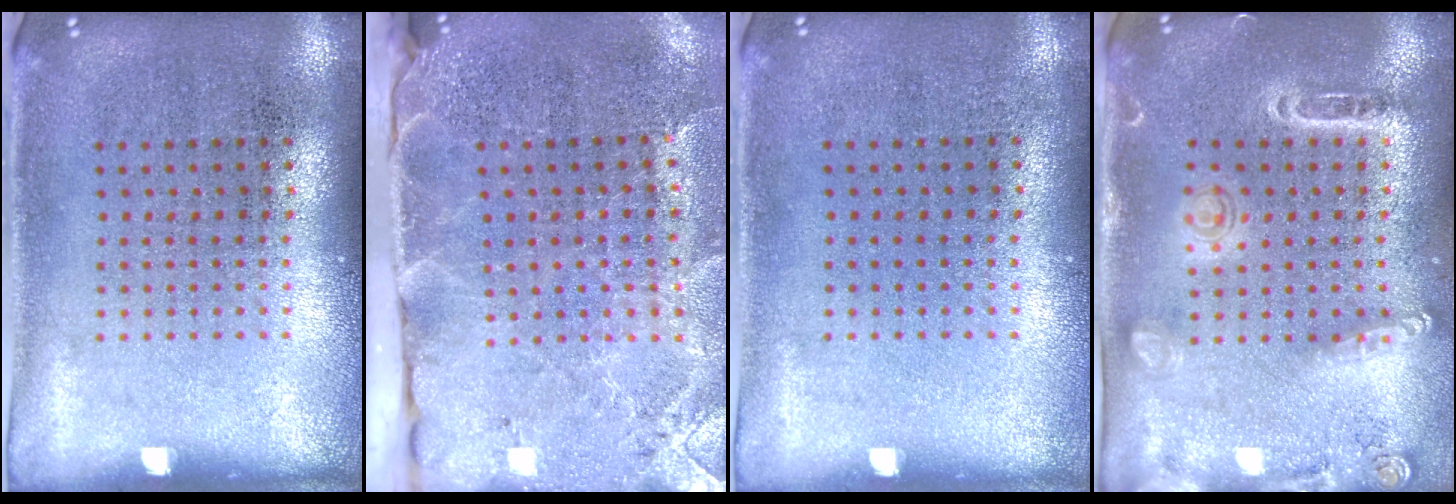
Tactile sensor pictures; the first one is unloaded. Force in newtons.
{"total": 4.1, "press": 3.3, "slide": 2.5}
{"total": 0.0}
{"total": 1.5, "press": 1.5, "slide": 0.4}